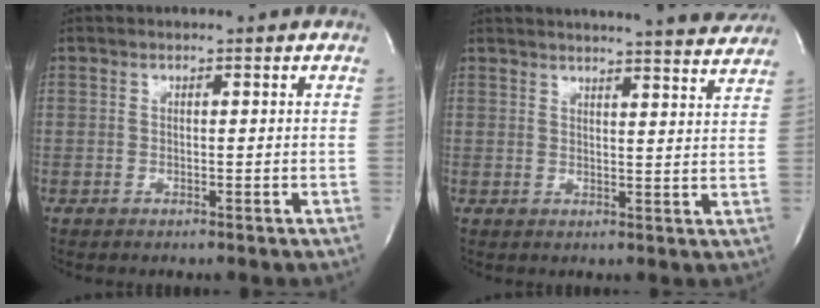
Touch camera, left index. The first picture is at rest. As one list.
[{"total": 18.5, "force": [17.6, 1.0, 5.8], "torque": [-0.080, -0.028, 0.208]}]